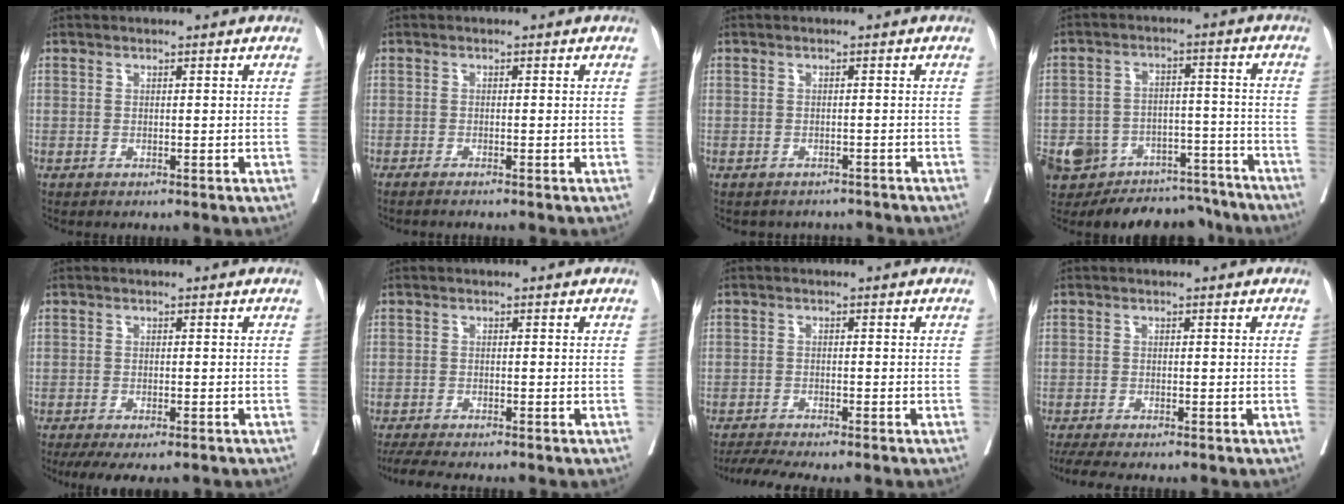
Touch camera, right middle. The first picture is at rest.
{"total": 1.9, "force": [-1.6, -0.3, 0.9], "torque": [-0.011, 0.002, -0.021]}
{"total": 4.0, "force": [-3.7, 1.6, 0.1], "torque": [0.003, 0.006, -0.041]}
{"total": 18.1, "force": [-14.9, 8.7, 5.7], "torque": [-0.119, 0.021, -0.203]}
{"total": 9.0, "force": [-7.2, 2.3, 4.9], "torque": [-0.068, -0.010, -0.100]}
{"total": 6.3, "force": [-5.5, 0.5, 3.2], "torque": [-0.046, -0.011, -0.086]}
{"total": 6.2, "force": [-5.5, 0.1, 2.9], "torque": [-0.039, -0.006, -0.085]}
{"total": 5.7, "force": [-4.8, 0.6, 3.0], "torque": [-0.041, -0.011, -0.076]}